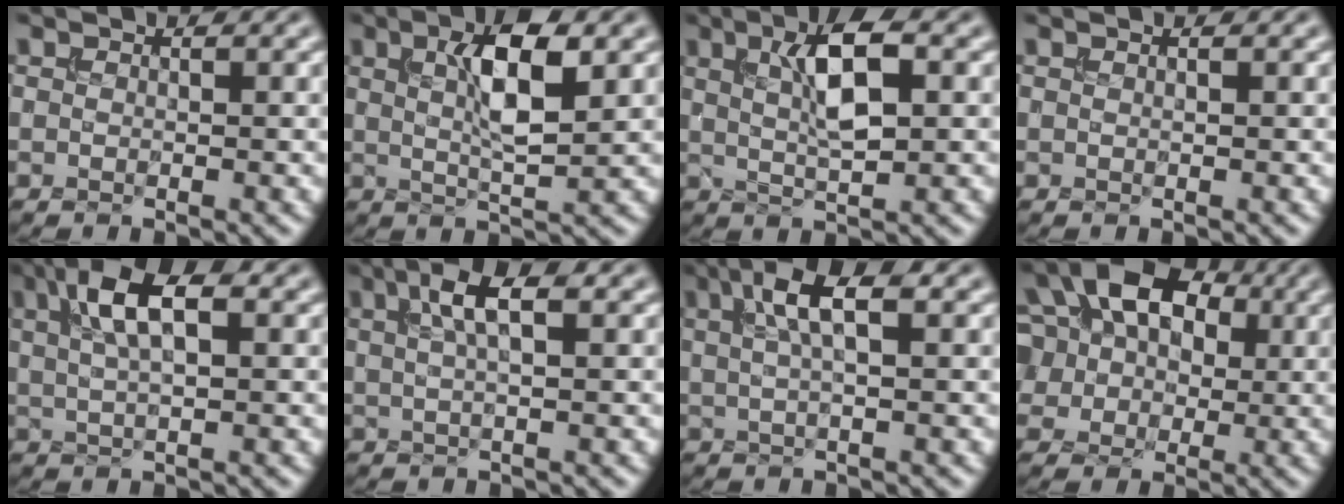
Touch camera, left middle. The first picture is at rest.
{"total": 5.8, "force": [1.5, 1.6, 5.3], "torque": [-0.087, 0.006, 0.026]}
{"total": 5.4, "force": [1.4, 1.6, 5.0], "torque": [-0.086, 0.008, 0.024]}
{"total": 0.0}
{"total": 5.9, "force": [2.0, 2.3, 5.1], "torque": [-0.094, 0.011, 0.033]}
{"total": 3.9, "force": [1.4, 1.1, 3.5], "torque": [-0.061, 0.010, 0.025]}
{"total": 4.5, "force": [1.5, 1.3, 4.1], "torque": [-0.073, 0.009, 0.025]}
{"total": 14.5, "force": [4.2, 10.7, 8.7], "torque": [-0.152, 0.046, 0.056]}